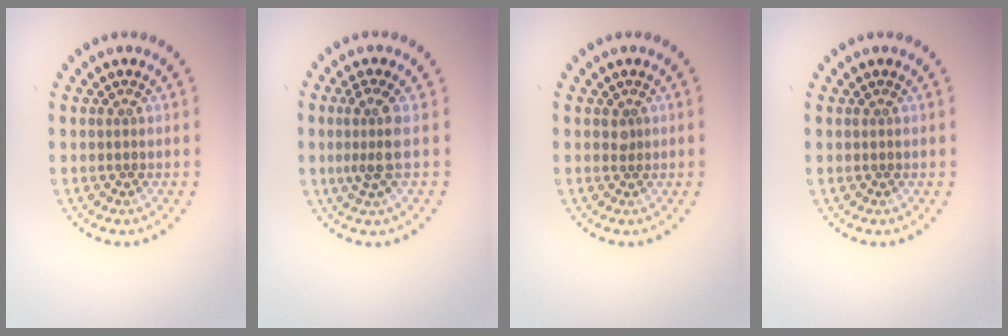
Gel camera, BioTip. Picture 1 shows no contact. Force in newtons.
{"total": 2.6, "press": 1.9, "slide": 1.7}
{"total": 0.8, "press": 0.5, "slide": 0.6}
{"total": 0.0}